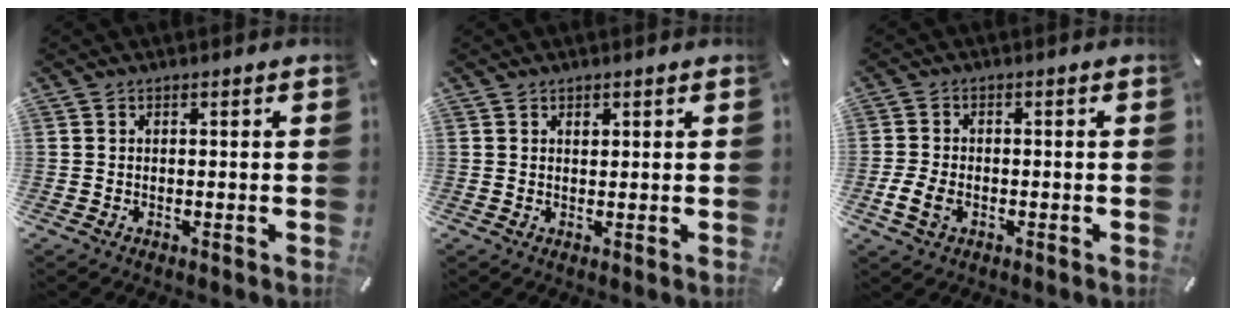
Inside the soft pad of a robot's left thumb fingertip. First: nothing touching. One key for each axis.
{"total": 0.8, "fx": 0.5, "fy": 0.6, "fz": 0.3, "tx": 0.002, "ty": -0.004, "tz": 0.008}
{"total": 4.8, "fx": -1.8, "fy": 3.2, "fz": 3.2, "tx": -0.070, "ty": 0.004, "tz": -0.033}